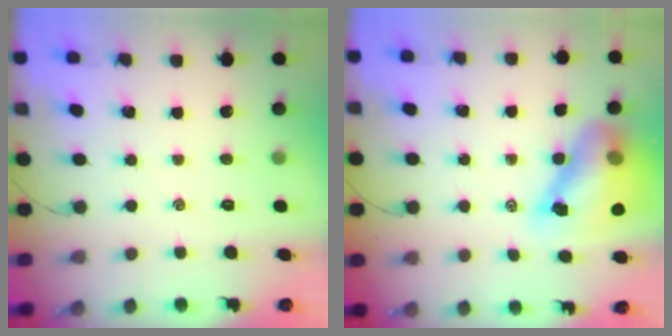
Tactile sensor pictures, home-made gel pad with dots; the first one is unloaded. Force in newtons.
{"total": 14.6, "press": 14.0, "slide": 4.0}